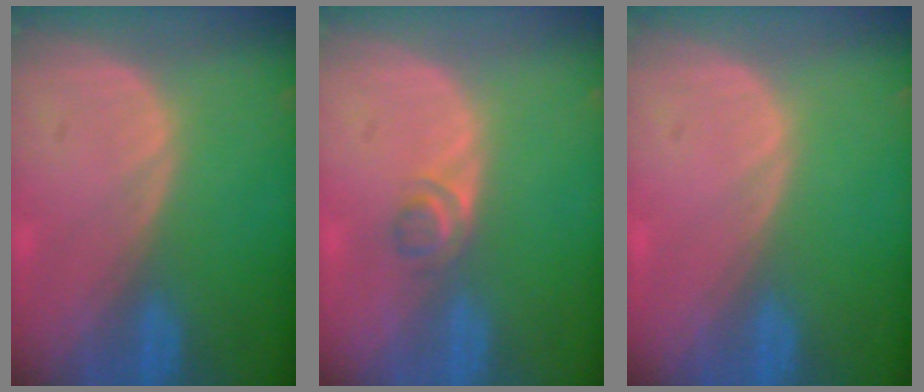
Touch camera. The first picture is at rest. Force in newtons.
{"total": 2.2, "press": 2.0, "slide": 0.9}
{"total": 0.0}